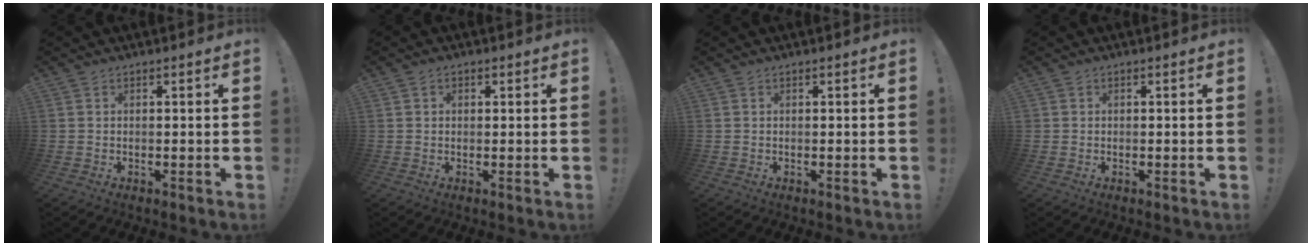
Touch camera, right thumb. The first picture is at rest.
{"total": 1.3, "force": [0.2, 1.1, 0.6], "torque": [-0.007, 0.003, 0.003]}
{"total": 0.0}
{"total": 0.6, "force": [0.1, 0.6, -0.1], "torque": [-0.006, 0.004, 0.003]}